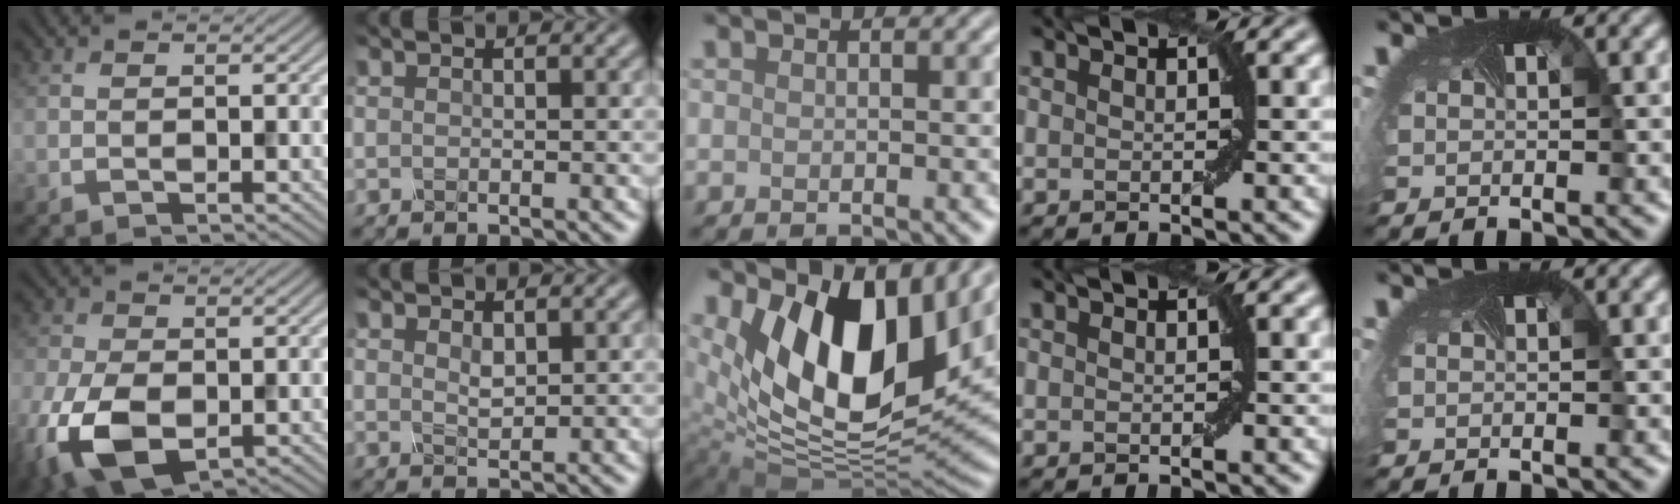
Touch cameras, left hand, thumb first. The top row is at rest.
{"thumb": {"total": 10.4, "force": [-3.2, 6.4, 7.6], "torque": [-0.202, -0.028, -0.057]}, "index": {"total": 1.1, "force": [0.4, 0.6, 0.8], "torque": [-0.018, -0.002, 0.012]}, "middle": {"total": 13.7, "force": [5.6, 7.2, 10.1], "torque": [-0.175, -0.012, 0.104]}}